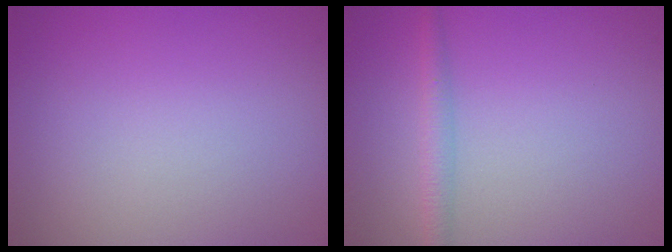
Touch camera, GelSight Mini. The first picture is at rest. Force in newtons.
{"total": 1.8, "press": 1.8, "slide": 0.1}